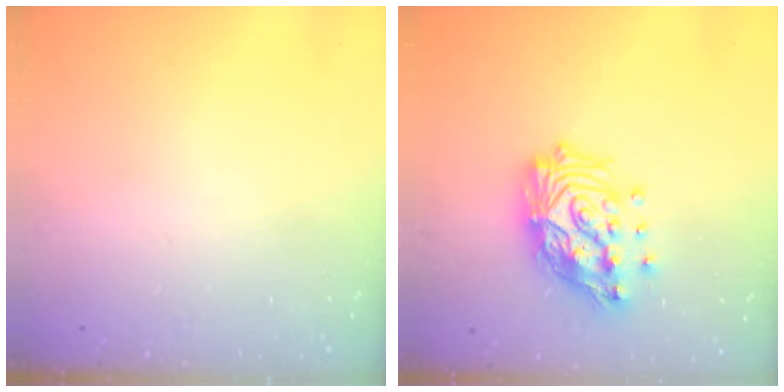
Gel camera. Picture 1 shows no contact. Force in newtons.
{"total": 18.2, "press": 18.1, "slide": 1.6}